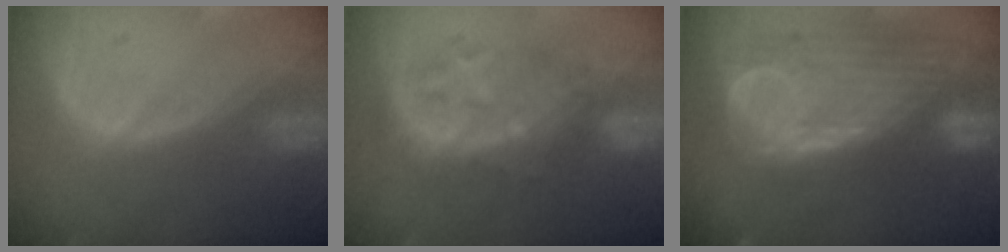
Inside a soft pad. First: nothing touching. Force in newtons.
{"total": 8.8, "press": 7.9, "slide": 4.0}
{"total": 11.4, "press": 10.5, "slide": 4.6}